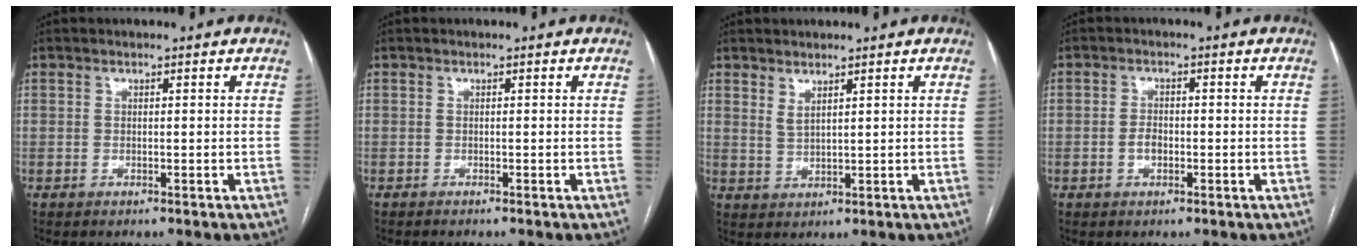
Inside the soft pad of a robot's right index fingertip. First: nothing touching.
{"total": 1.1, "force": [-0.9, -0.1, 0.5], "torque": [-0.005, 0.001, -0.012]}
{"total": 2.0, "force": [1.5, 0.4, 1.2], "torque": [-0.027, -0.010, 0.036]}
{"total": 2.2, "force": [-0.6, 1.2, 1.7], "torque": [-0.032, 0.004, -0.011]}